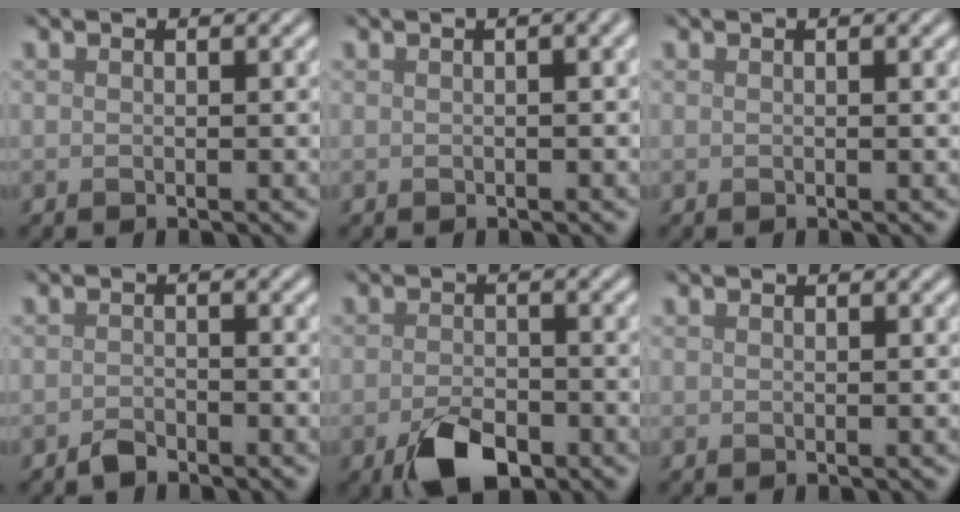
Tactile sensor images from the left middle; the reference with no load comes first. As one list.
[{"total": 2.8, "force": [0.6, 1.2, 2.5], "torque": [-0.017, 0.011, 0.002]}, {"total": 0.5, "force": [0.1, 0.1, 0.5], "torque": [-0.007, 0.003, 0.001]}, {"total": 1.3, "force": [-1.1, 0.5, 0.4], "torque": [-0.006, 0.002, -0.023]}, {"total": 5.0, "force": [-2.7, 2.6, 3.3], "torque": [-0.063, -0.009, -0.051]}, {"total": 0.0}]